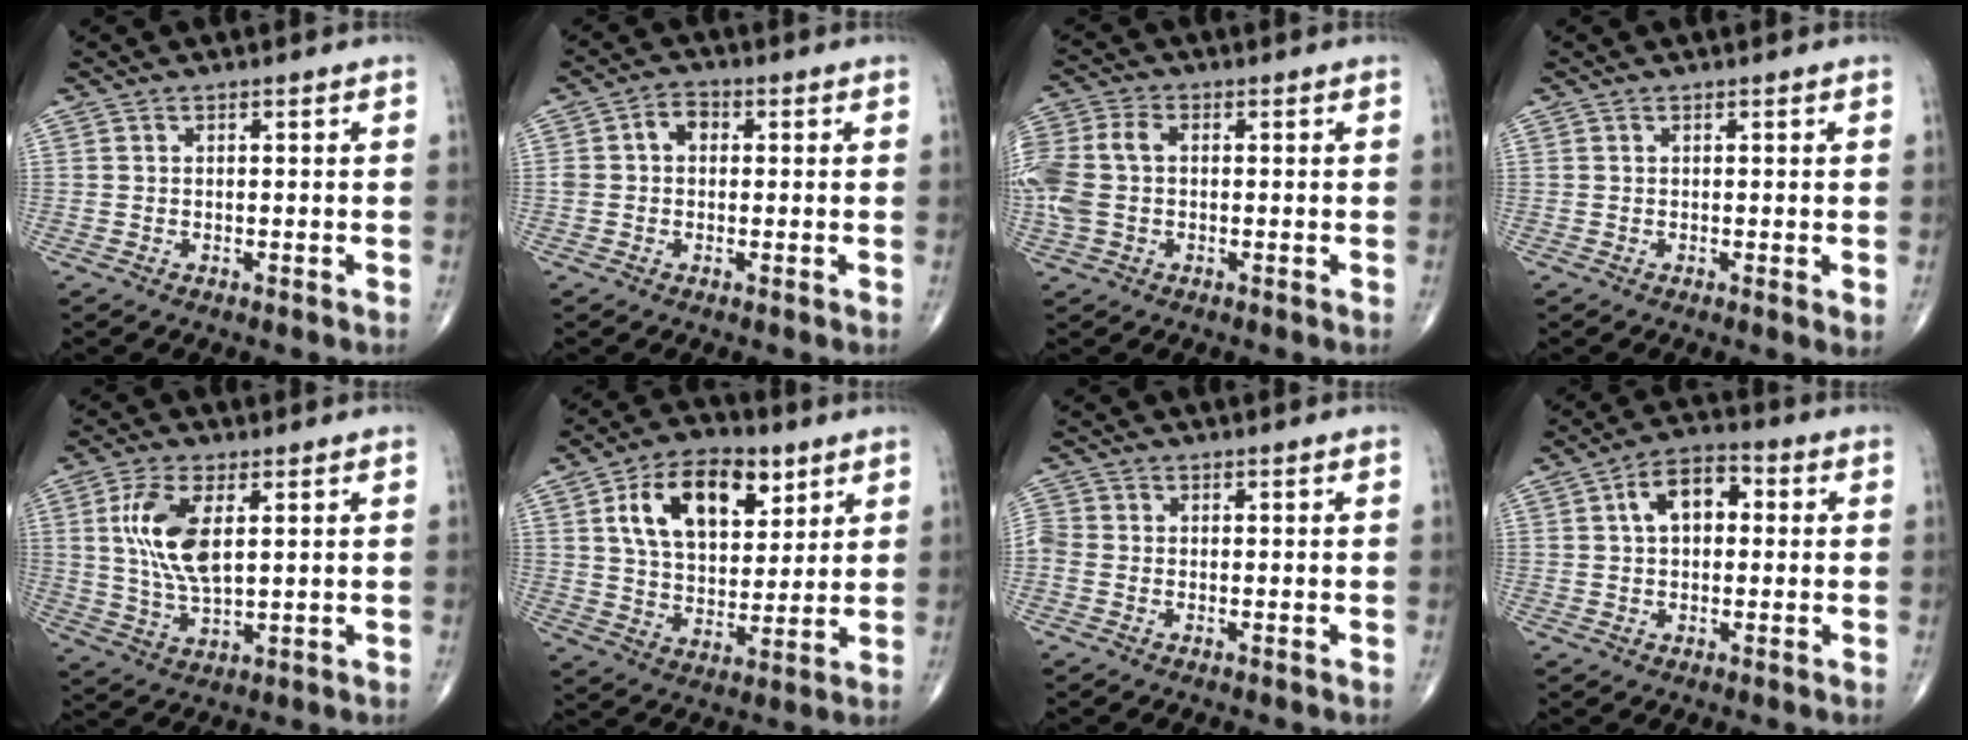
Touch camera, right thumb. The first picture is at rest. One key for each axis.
{"total": 3.9, "fx": 0.5, "fy": 3.0, "fz": 2.5, "tx": -0.032, "ty": 0.018, "tz": 0.002}
{"total": 10.5, "fx": -0.1, "fy": 7.2, "fz": 7.7, "tx": -0.197, "ty": 0.026, "tz": -0.002}
{"total": 1.3, "fx": 0.2, "fy": 0.3, "fz": 1.2, "tx": -0.022, "ty": -0.006, "tz": 0.002}
{"total": 11.0, "fx": 2.6, "fy": 4.9, "fz": 9.5, "tx": -0.195, "ty": -0.012, "tz": 0.056}
{"total": 16.9, "fx": 7.0, "fy": 10.1, "fz": 11.6, "tx": -0.155, "ty": -0.020, "tz": 0.123}
{"total": 2.7, "fx": -0.8, "fy": 2.0, "fz": 1.6, "tx": -0.043, "ty": 0.005, "tz": -0.024}
{"total": 8.2, "fx": 1.4, "fy": 5.1, "fz": 6.2, "tx": -0.087, "ty": 0.023, "tz": 0.014}